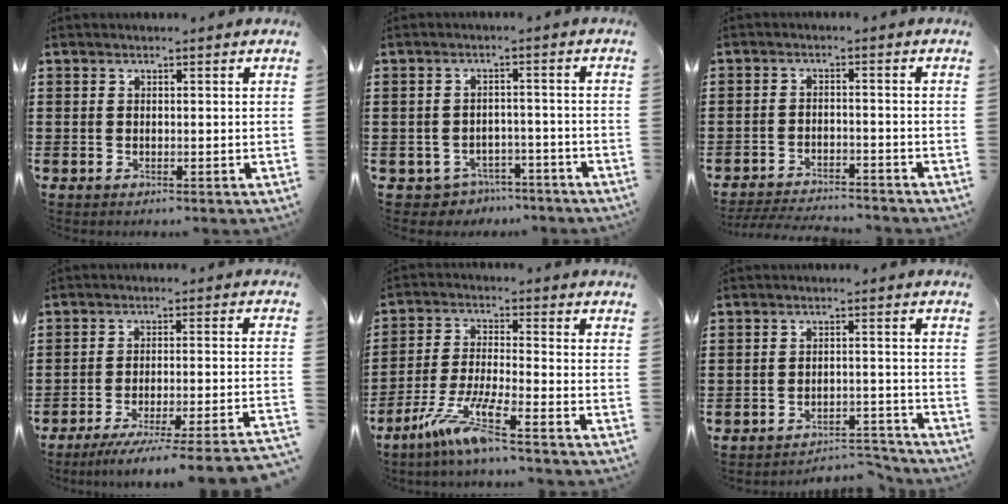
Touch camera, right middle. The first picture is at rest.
{"total": 2.5, "force": [-2.3, 0.9, -0.1], "torque": [-0.009, 0.003, -0.051]}
{"total": 3.2, "force": [-3.1, 0.1, 0.6], "torque": [-0.018, 0.001, -0.067]}
{"total": 5.7, "force": [-4.7, -0.8, 3.1], "torque": [-0.044, -0.019, -0.091]}
{"total": 8.2, "force": [-5.8, 0.2, 5.8], "torque": [-0.132, -0.017, -0.115]}
{"total": 3.3, "force": [-3.3, 0.3, 0.6], "torque": [-0.010, 0.005, -0.069]}